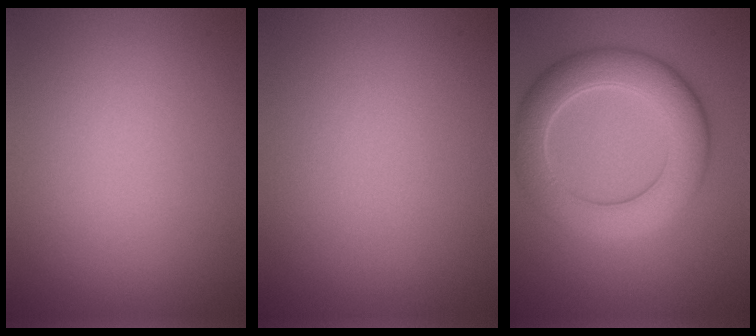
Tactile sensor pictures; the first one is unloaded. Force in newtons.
{"total": 0.0}
{"total": 7.0, "press": 7.0, "slide": 0.1}